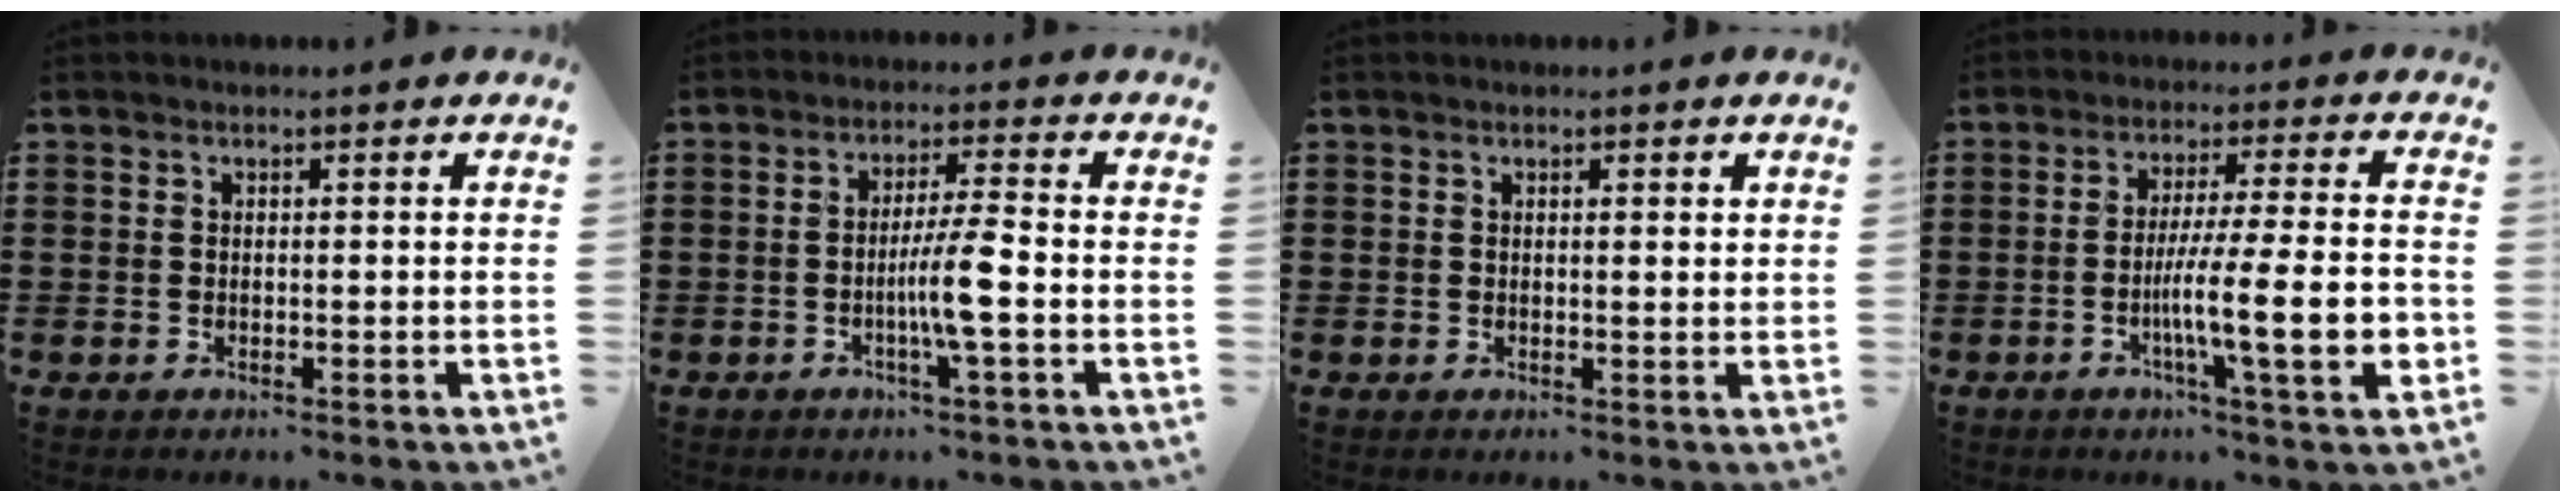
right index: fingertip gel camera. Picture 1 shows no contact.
{"total": 5.9, "force": [-1.6, -0.3, 5.7], "torque": [-0.105, -0.009, -0.034]}
{"total": 0.8, "force": [0.4, 0.3, 0.6], "torque": [-0.013, 0.004, 0.006]}
{"total": 13.3, "force": [-3.1, 1.5, 12.8], "torque": [-0.217, -0.019, -0.061]}